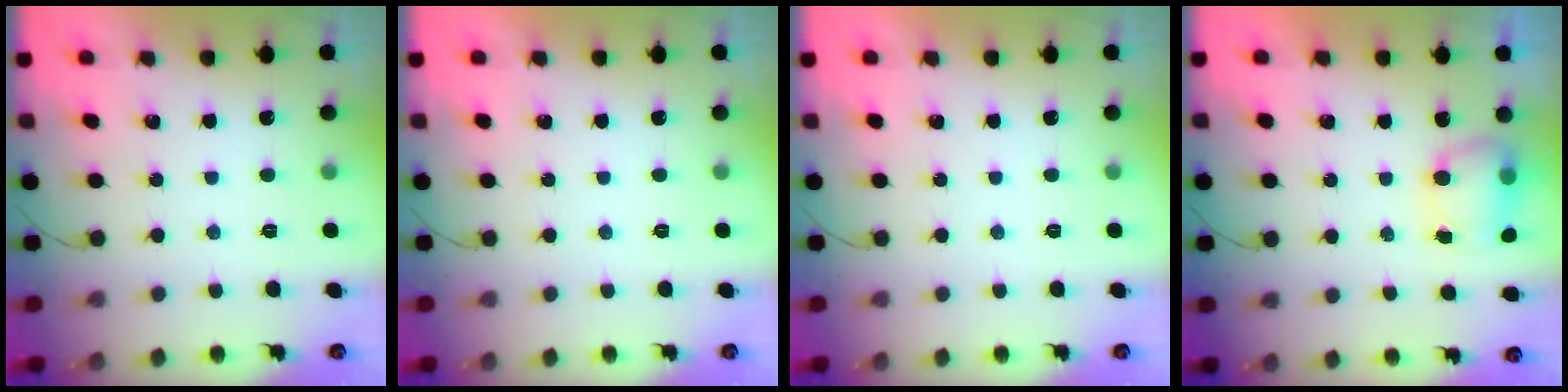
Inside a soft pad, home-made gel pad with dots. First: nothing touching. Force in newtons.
{"total": 0.0}
{"total": 0.0}
{"total": 7.2, "press": 7.1, "slide": 0.8}